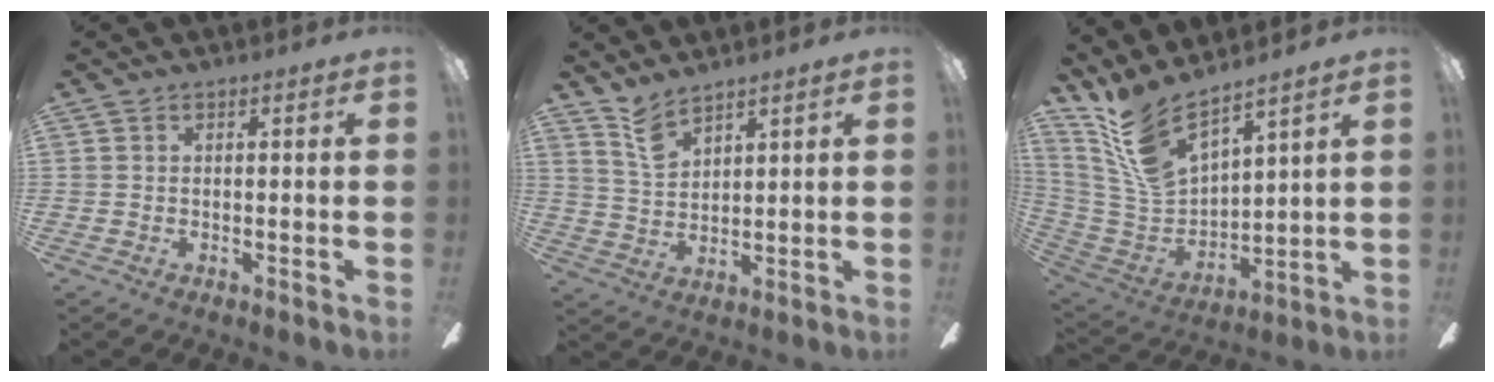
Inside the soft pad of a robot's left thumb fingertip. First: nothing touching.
{"total": 6.4, "force": [5.3, 2.2, 2.8], "torque": [-0.070, -0.023, 0.102]}
{"total": 13.7, "force": [10.5, 4.4, 7.6], "torque": [-0.201, -0.070, 0.193]}